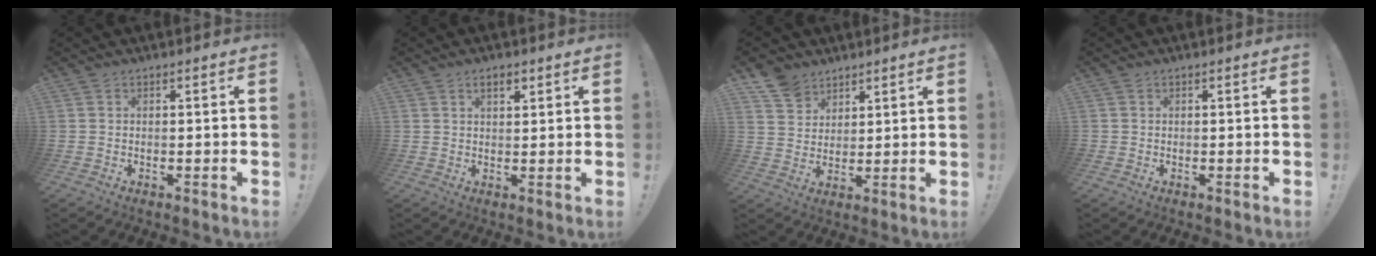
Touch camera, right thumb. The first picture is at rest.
{"total": 3.4, "force": [1.9, 1.6, 2.3], "torque": [-0.038, -0.001, 0.031]}
{"total": 8.3, "force": [6.1, 5.3, 1.7], "torque": [-0.023, -0.041, 0.119]}
{"total": 0.7, "force": [-0.2, 0.6, 0.1], "torque": [0.000, 0.001, -0.004]}